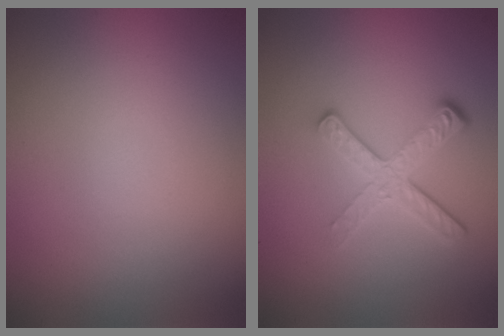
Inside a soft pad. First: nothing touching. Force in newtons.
{"total": 4.1, "press": 2.7, "slide": 3.0}